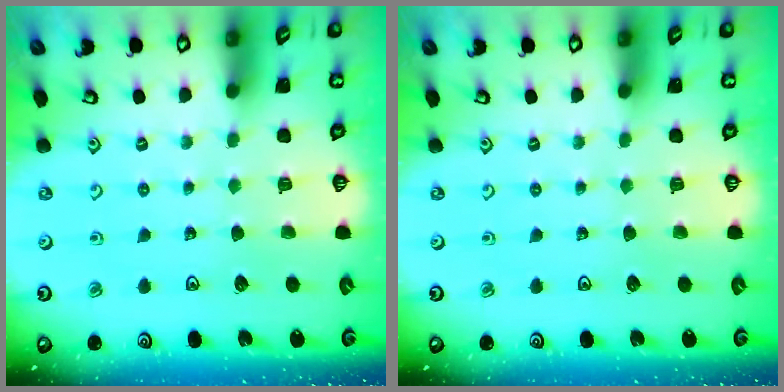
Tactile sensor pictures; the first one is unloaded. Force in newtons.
{"total": 0.0}